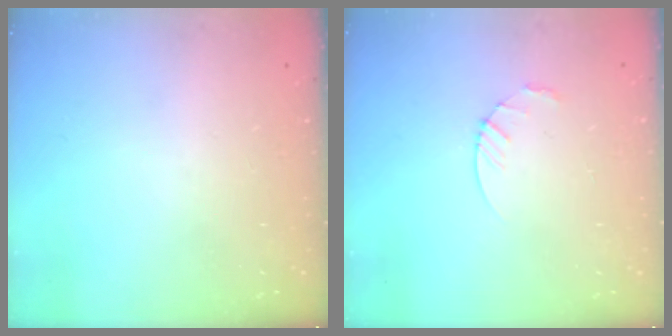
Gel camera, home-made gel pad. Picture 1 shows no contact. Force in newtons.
{"total": 3.7, "press": 3.7, "slide": 0.5}